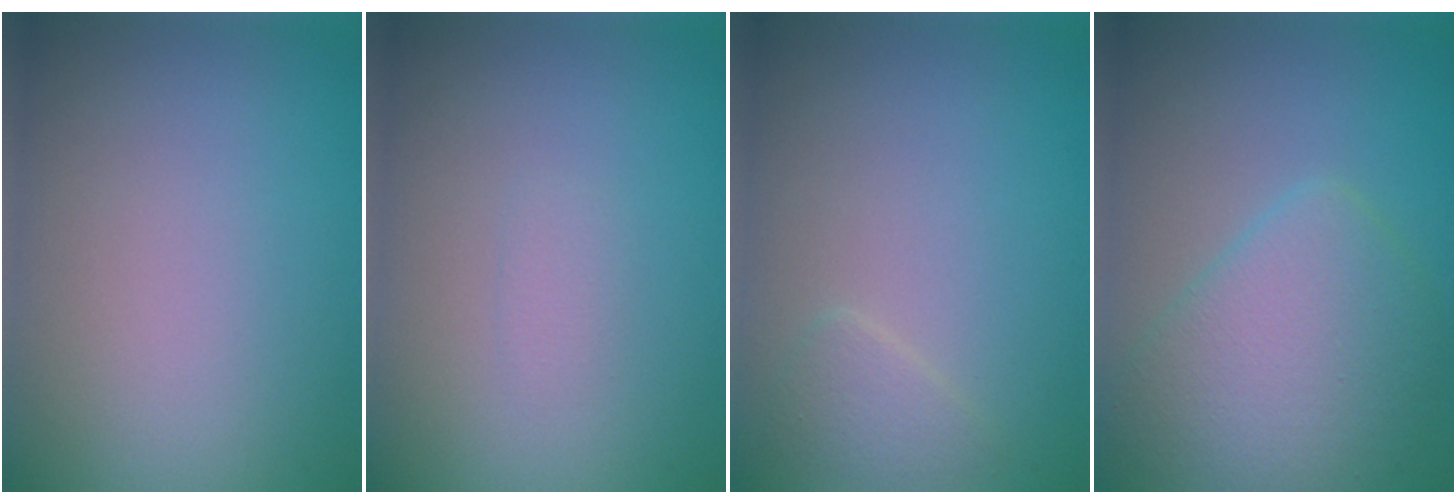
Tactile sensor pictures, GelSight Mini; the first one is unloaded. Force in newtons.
{"total": 0.7, "press": 0.6, "slide": 0.2}
{"total": 1.3, "press": 1.3, "slide": 0.0}
{"total": 5.4, "press": 5.4, "slide": 0.2}